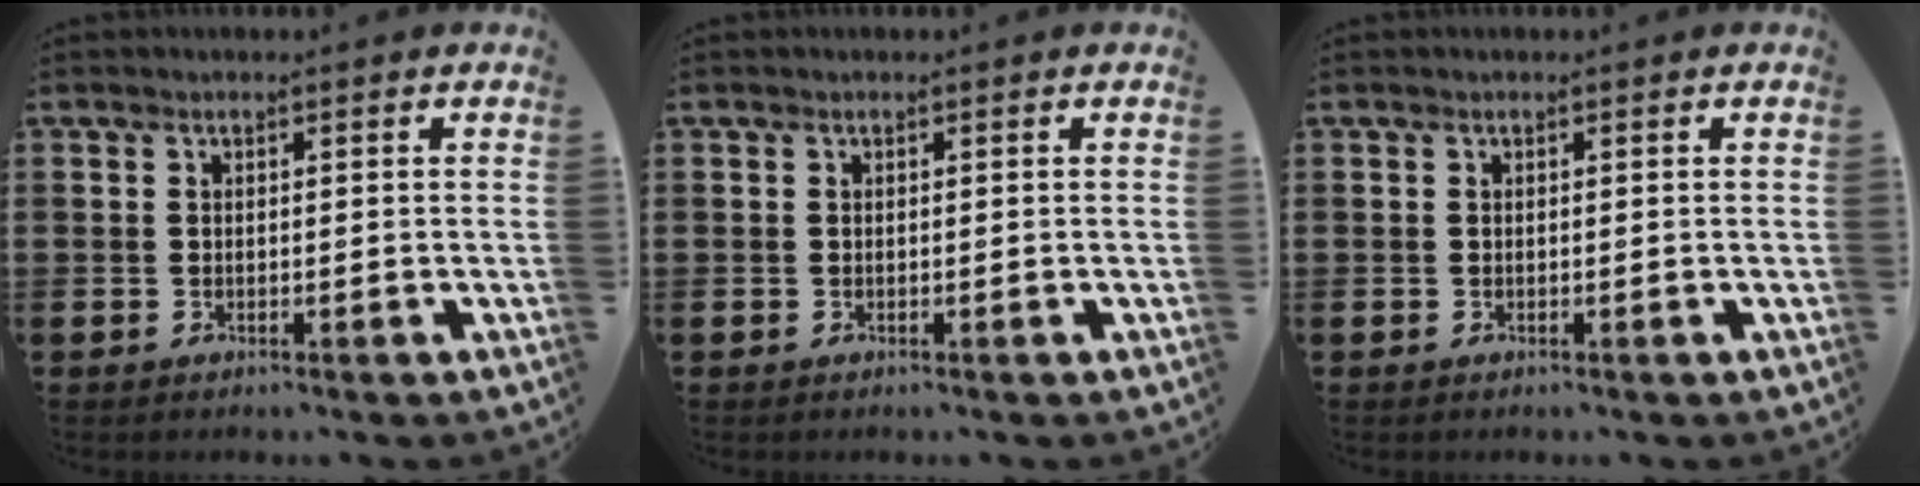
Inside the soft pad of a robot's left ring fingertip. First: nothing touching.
{"total": 0.0}
{"total": 0.0}